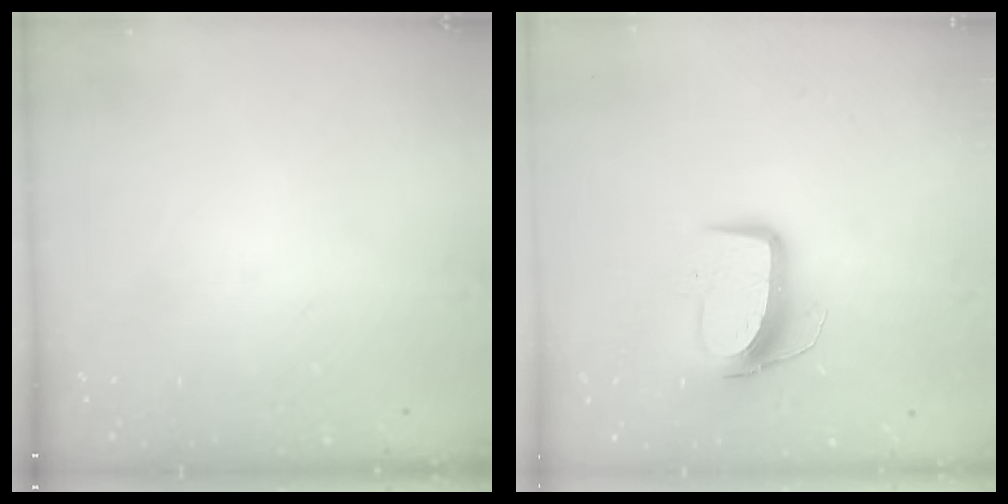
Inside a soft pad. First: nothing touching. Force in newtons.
{"total": 10.3, "press": 10.3, "slide": 0.7}